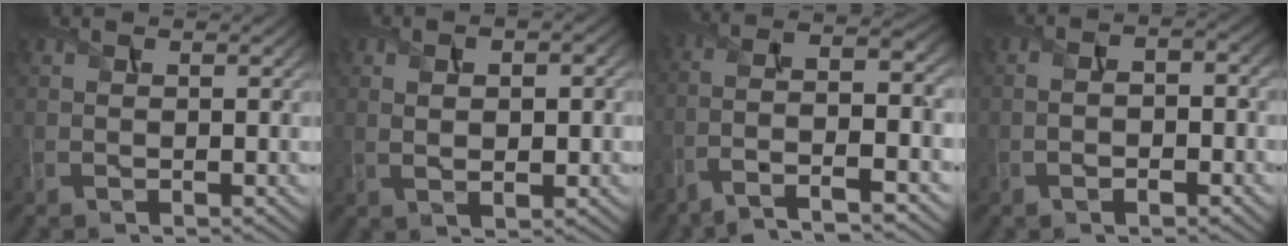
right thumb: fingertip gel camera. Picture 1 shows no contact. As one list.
[{"total": 4.7, "force": [0.7, 2.6, 3.8], "torque": [-0.048, 0.004, 0.006]}, {"total": 11.0, "force": [-5.3, 3.1, 9.1], "torque": [-0.160, 0.011, -0.097]}, {"total": 3.5, "force": [-1.3, 1.6, 2.8], "torque": [-0.039, 0.001, -0.026]}]